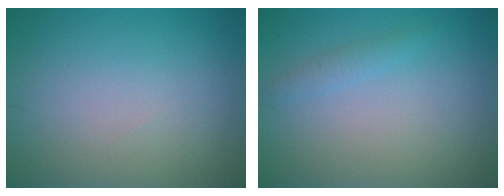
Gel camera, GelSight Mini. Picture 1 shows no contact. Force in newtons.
{"total": 1.1, "press": 1.1, "slide": 0.1}